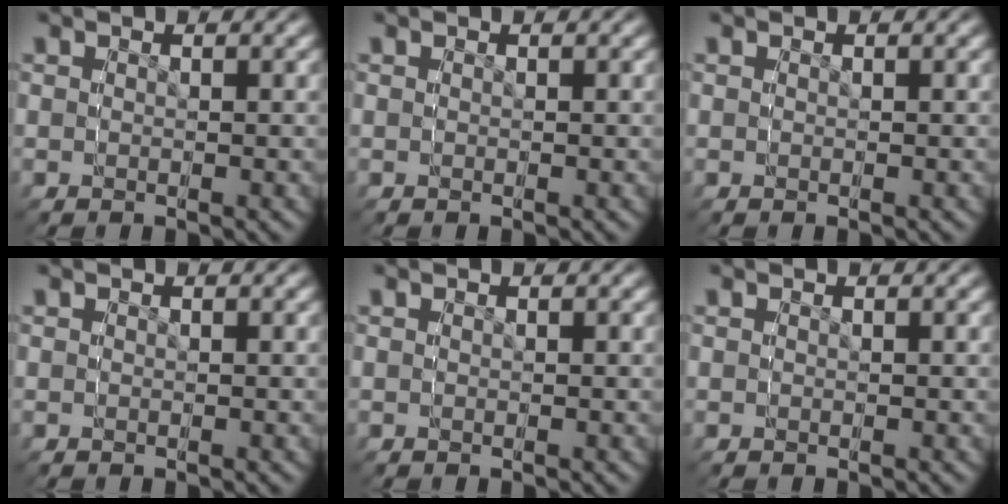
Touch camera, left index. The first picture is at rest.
{"total": 0.0}
{"total": 0.0}
{"total": 0.0}
{"total": 0.0}
{"total": 0.0}